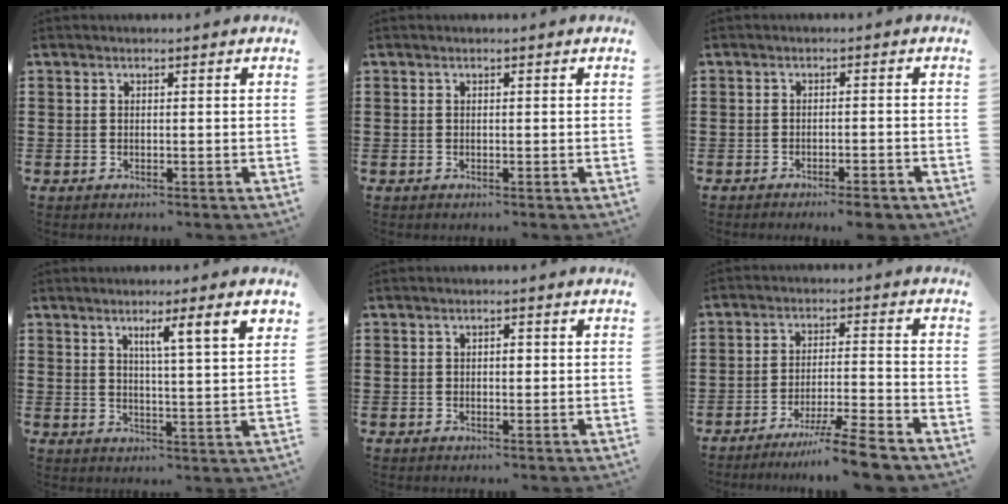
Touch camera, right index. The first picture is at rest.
{"total": 0.0}
{"total": 2.2, "force": [-2.1, 0.1, 0.6], "torque": [-0.013, 0.000, -0.042]}
{"total": 5.7, "force": [3.2, -0.2, 4.7], "torque": [-0.082, -0.007, 0.046]}
{"total": 1.0, "force": [0.0, 0.5, 0.8], "torque": [-0.016, 0.003, -0.001]}
{"total": 7.3, "force": [-6.2, -0.6, 3.8], "torque": [-0.063, -0.008, -0.118]}